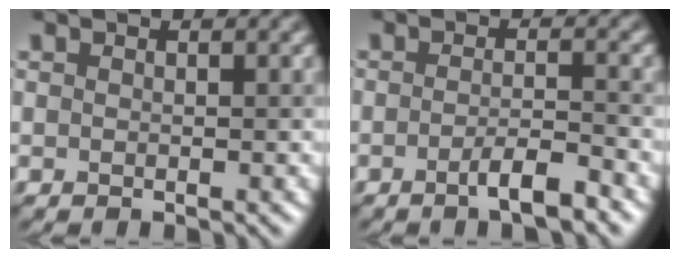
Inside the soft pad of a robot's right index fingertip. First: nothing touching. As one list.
[{"total": 2.9, "force": [-1.8, 0.2, 2.2], "torque": [-0.035, 0.016, -0.033]}]